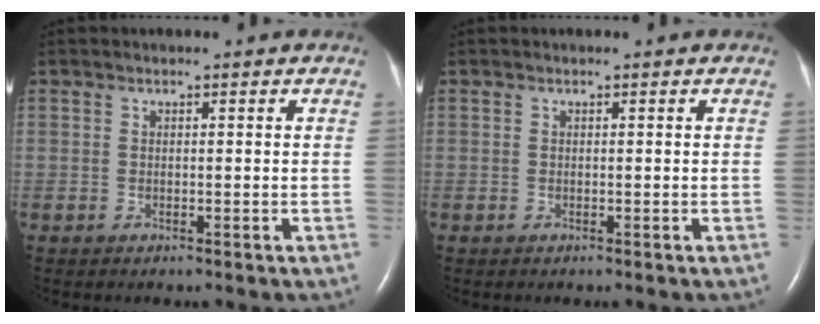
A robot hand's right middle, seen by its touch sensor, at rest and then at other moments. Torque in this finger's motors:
{"motor_torque": [0.50, -0.37, -0.04, -0.05]}